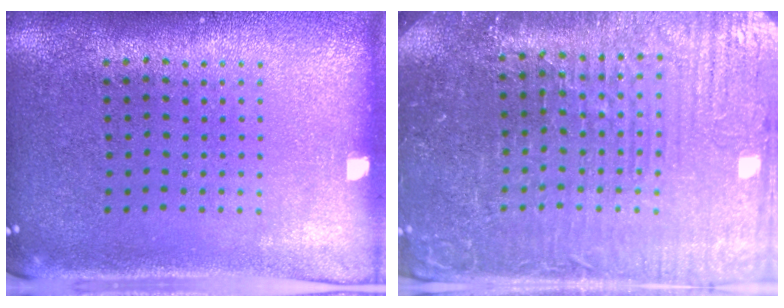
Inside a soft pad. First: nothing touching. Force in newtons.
{"total": 4.7, "press": 4.4, "slide": 1.5}